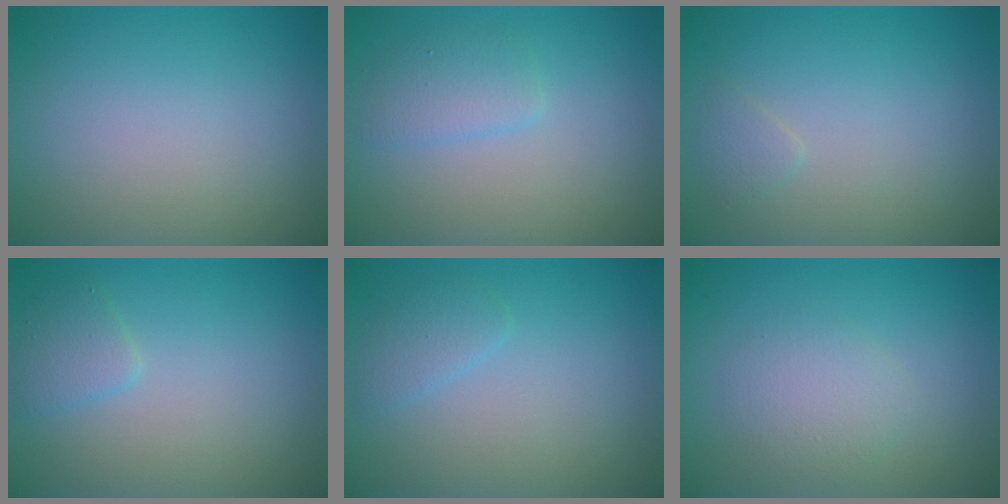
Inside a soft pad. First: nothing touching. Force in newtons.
{"total": 1.9, "press": 1.9, "slide": 0.1}
{"total": 0.8, "press": 0.8, "slide": 0.1}
{"total": 1.6, "press": 1.6, "slide": 0.1}
{"total": 1.4, "press": 1.4, "slide": 0.1}
{"total": 2.3, "press": 2.3, "slide": 0.1}